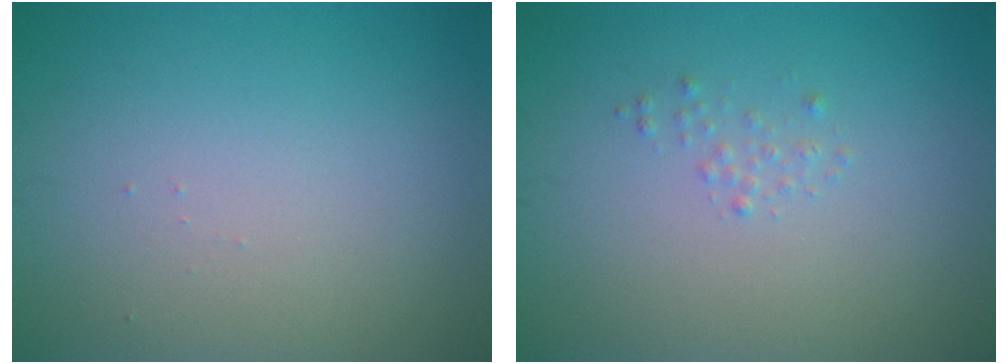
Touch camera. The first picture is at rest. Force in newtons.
{"total": 0.7, "press": 0.7, "slide": 0.1}